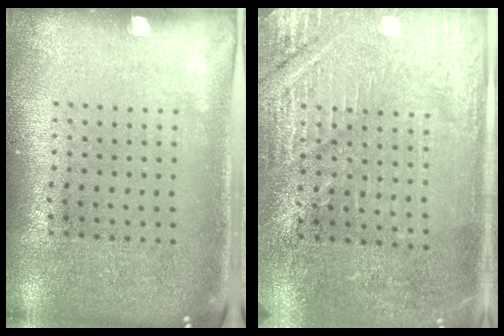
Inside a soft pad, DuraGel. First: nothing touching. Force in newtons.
{"total": 2.9, "press": 2.9, "slide": 0.3}